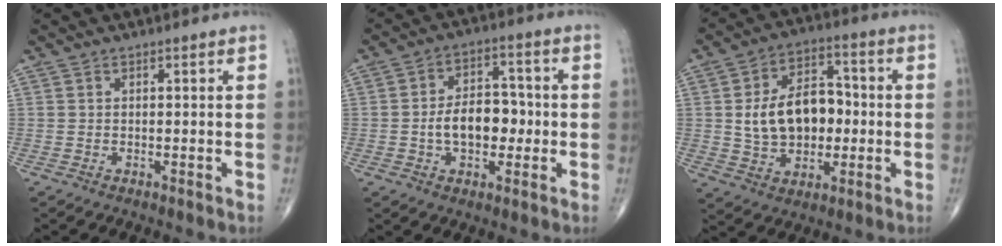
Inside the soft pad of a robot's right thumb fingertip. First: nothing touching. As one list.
[{"total": 9.8, "force": [-1.3, 6.2, 7.6], "torque": [-0.099, 0.024, -0.026]}, {"total": 14.8, "force": [-0.3, 10.3, 10.6], "torque": [-0.143, 0.027, 0.000]}]